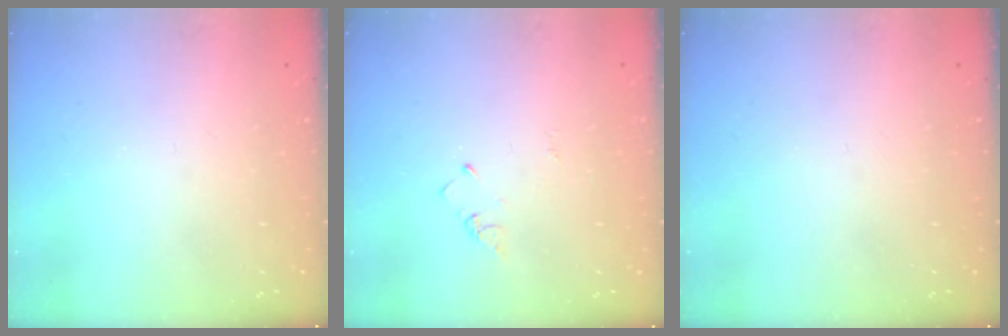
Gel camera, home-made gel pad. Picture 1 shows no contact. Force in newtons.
{"total": 2.0, "press": 2.0, "slide": 0.3}
{"total": 0.0}